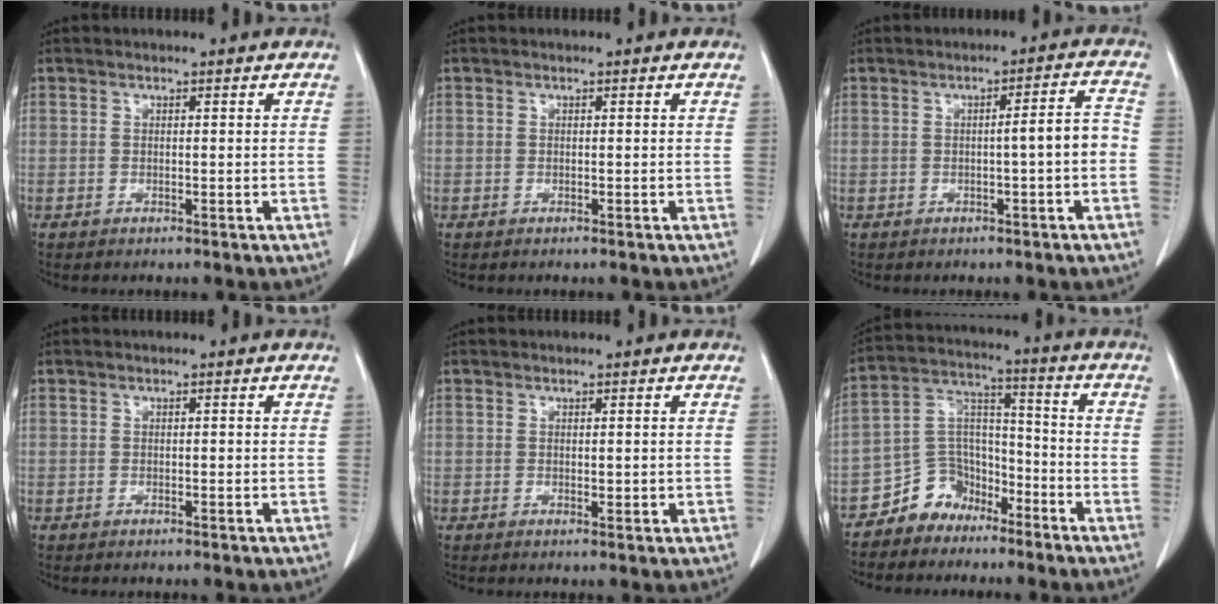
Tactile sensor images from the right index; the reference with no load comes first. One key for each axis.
{"total": 0.0}
{"total": 4.2, "fx": -0.9, "fy": 0.0, "fz": 4.1, "tx": -0.054, "ty": 0.012, "tz": -0.013}
{"total": 0.0}
{"total": 1.1, "fx": 0.1, "fy": 0.5, "fz": 0.9, "tx": -0.012, "ty": -0.003, "tz": 0.004}
{"total": 8.4, "fx": -6.2, "fy": 5.6, "fz": 1.1, "tx": -0.018, "ty": 0.045, "tz": -0.113}